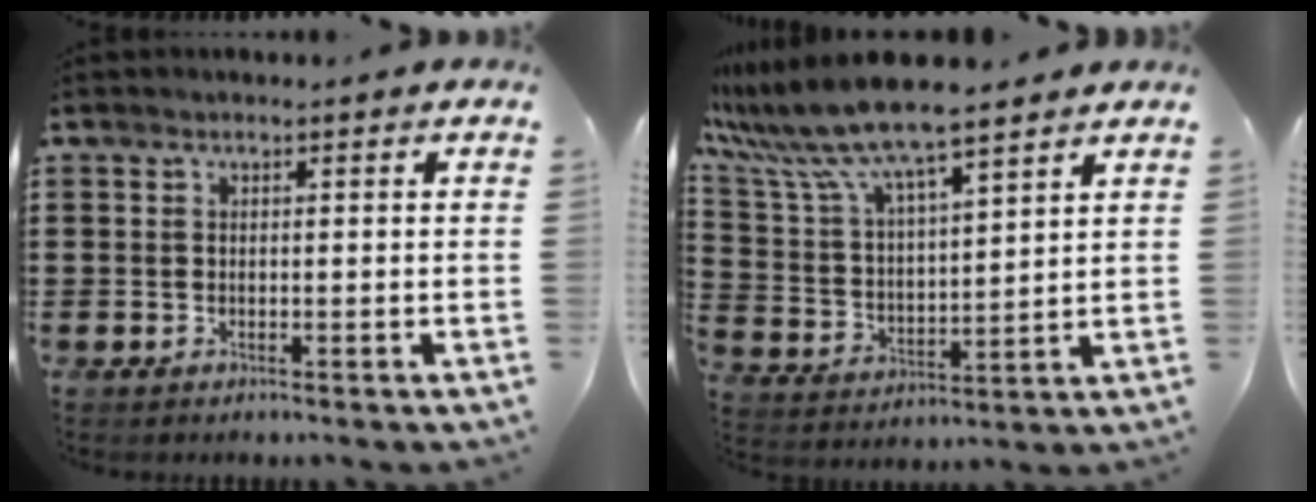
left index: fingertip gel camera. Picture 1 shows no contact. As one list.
[{"total": 9.6, "force": [8.4, 1.0, 4.5], "torque": [-0.130, -0.046, 0.141]}]